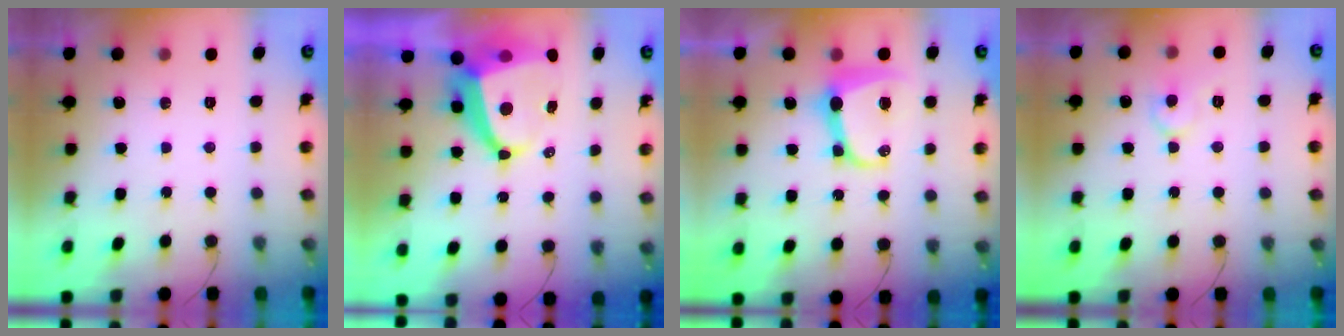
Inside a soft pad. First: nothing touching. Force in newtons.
{"total": 10.2, "press": 10.1, "slide": 1.3}
{"total": 10.5, "press": 10.5, "slide": 0.9}
{"total": 7.7, "press": 7.7, "slide": 0.7}